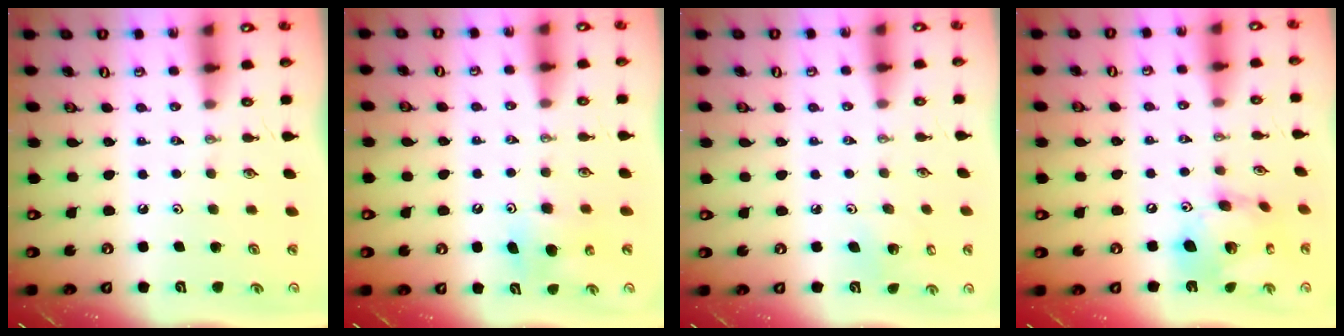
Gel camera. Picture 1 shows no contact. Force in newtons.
{"total": 7.2, "press": 7.2, "slide": 0.7}
{"total": 4.8, "press": 4.8, "slide": 0.4}
{"total": 16.0, "press": 15.9, "slide": 1.8}